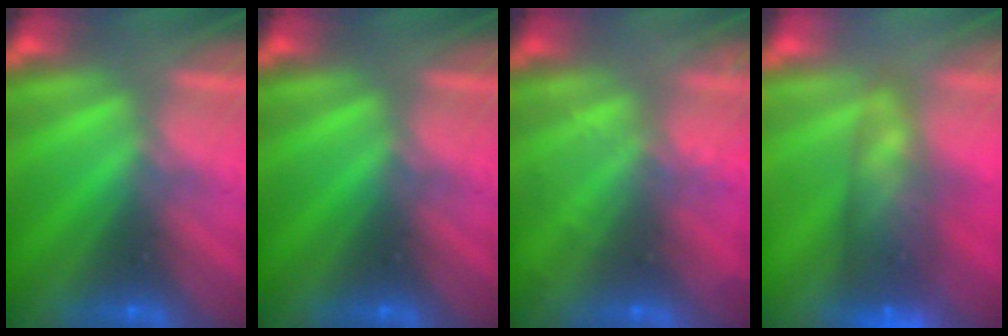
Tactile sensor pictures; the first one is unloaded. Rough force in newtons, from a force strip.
{"total": 0.0}
{"total": 2.1}
{"total": 7.4}